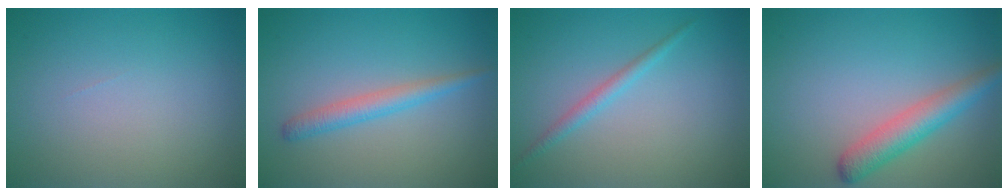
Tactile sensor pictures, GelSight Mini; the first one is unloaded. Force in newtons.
{"total": 2.2, "press": 2.2, "slide": 0.1}
{"total": 1.4, "press": 1.4, "slide": 0.1}
{"total": 3.7, "press": 3.7, "slide": 0.2}